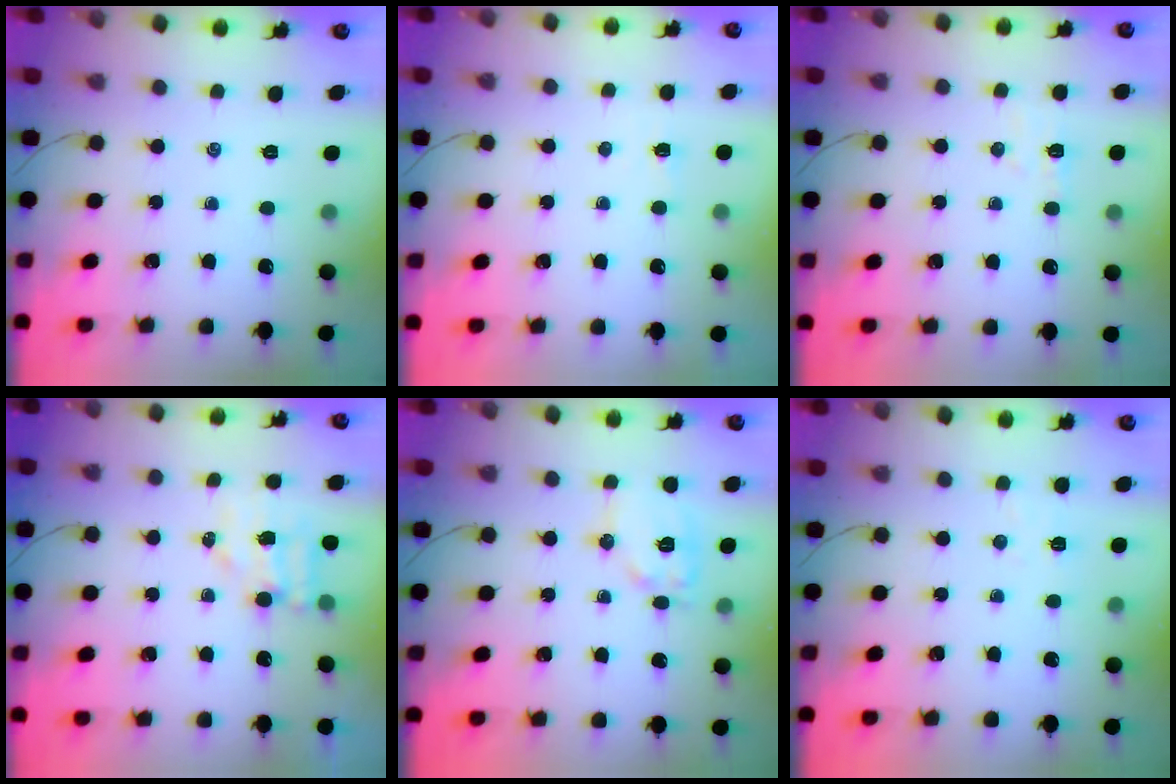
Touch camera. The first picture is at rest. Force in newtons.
{"total": 1.2, "press": 1.1, "slide": 0.5}
{"total": 4.7, "press": 4.6, "slide": 1.2}
{"total": 4.9, "press": 4.9, "slide": 0.6}
{"total": 10.7, "press": 10.7, "slide": 0.4}
{"total": 3.6, "press": 3.5, "slide": 0.9}